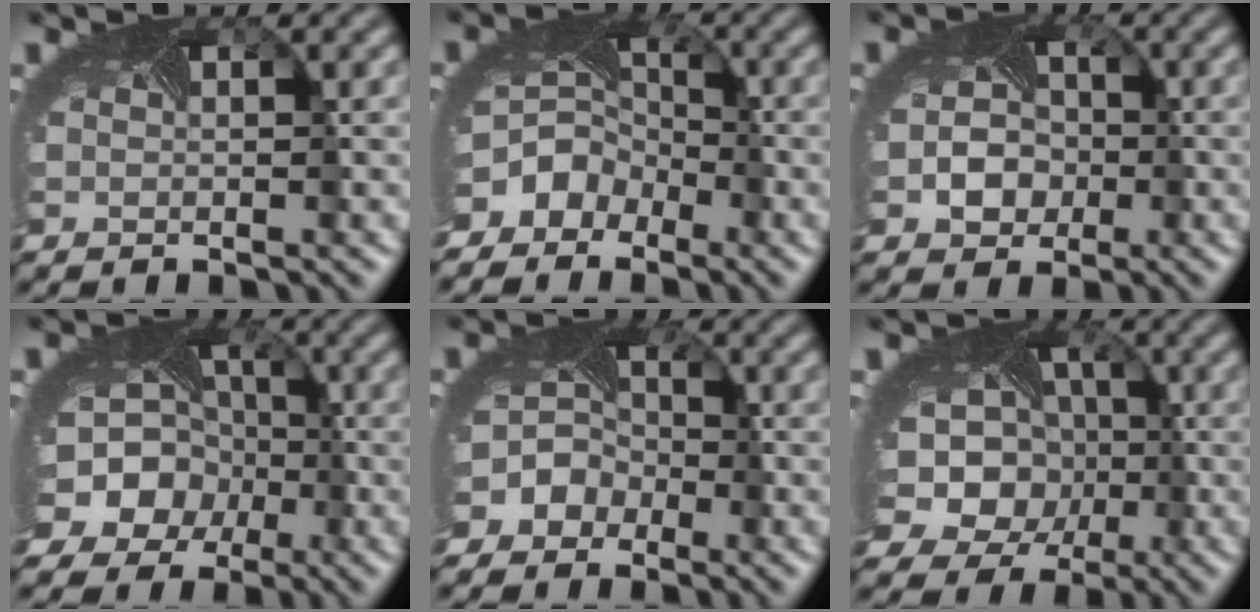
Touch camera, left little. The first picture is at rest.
{"total": 7.4, "force": [-4.2, 5.8, 2.0], "torque": [-0.036, -0.011, -0.070]}
{"total": 4.1, "force": [-1.0, 3.4, 2.0], "torque": [-0.021, -0.004, -0.011]}
{"total": 13.5, "force": [-4.6, 11.4, 5.4], "torque": [-0.117, -0.021, -0.094]}
{"total": 7.3, "force": [-3.3, 6.2, 2.0], "torque": [-0.029, -0.005, -0.071]}
{"total": 12.8, "force": [-0.7, 10.8, 6.9], "torque": [-0.137, 0.004, -0.034]}